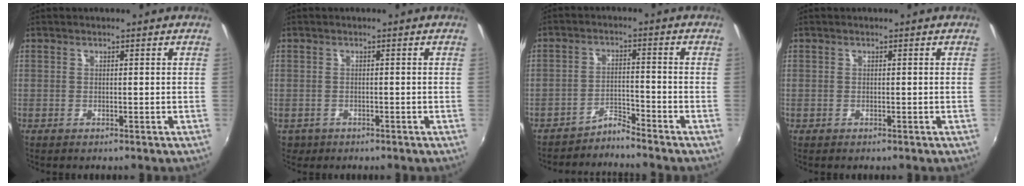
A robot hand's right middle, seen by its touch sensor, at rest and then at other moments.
{"total": 2.6, "force": [-1.2, 2.1, 0.9], "torque": [-0.025, -0.005, -0.015]}
{"total": 3.4, "force": [-3.4, -0.6, -0.1], "torque": [0.000, 0.005, -0.063]}
{"total": 0.0}